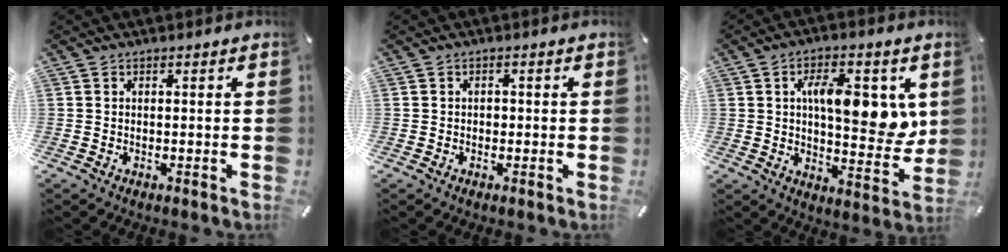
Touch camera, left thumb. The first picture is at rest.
{"total": 0.9, "force": [-0.1, 0.9, 0.3], "torque": [-0.006, 0.005, -0.004]}
{"total": 13.6, "force": [4.0, 6.1, 11.5], "torque": [-0.148, -0.018, 0.062]}